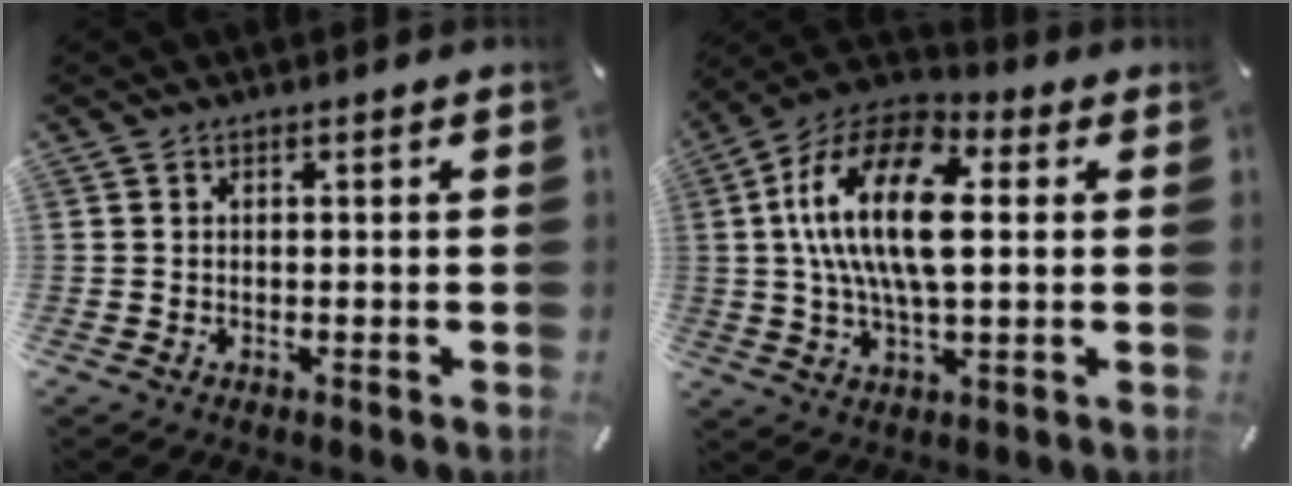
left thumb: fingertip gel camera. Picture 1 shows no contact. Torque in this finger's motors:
{"motor_torque": [0.81, 1.61, 1.68, -1.09, 0.68]}